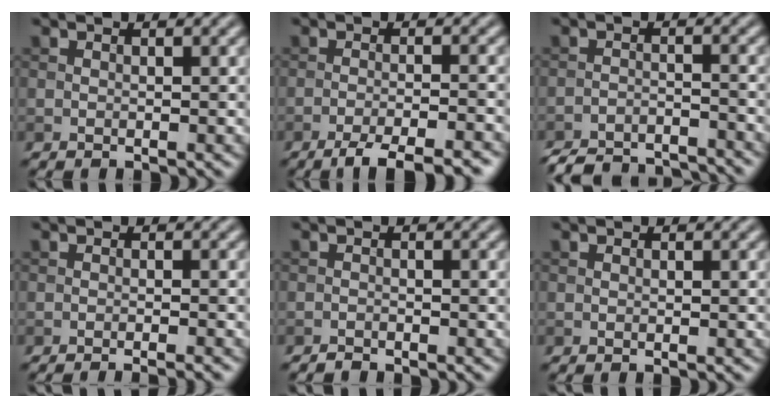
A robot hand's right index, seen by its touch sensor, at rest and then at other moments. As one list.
[{"total": 5.7, "force": [-4.4, 1.0, 3.5], "torque": [-0.051, -0.010, -0.071]}, {"total": 8.2, "force": [-7.9, 1.4, 1.6], "torque": [-0.025, -0.013, -0.124]}, {"total": 2.3, "force": [-1.6, 0.3, 1.6], "torque": [-0.013, 0.003, -0.030]}, {"total": 0.9, "force": [-0.8, 0.1, 0.0], "torque": [0.003, 0.001, -0.018]}, {"total": 0.0}]